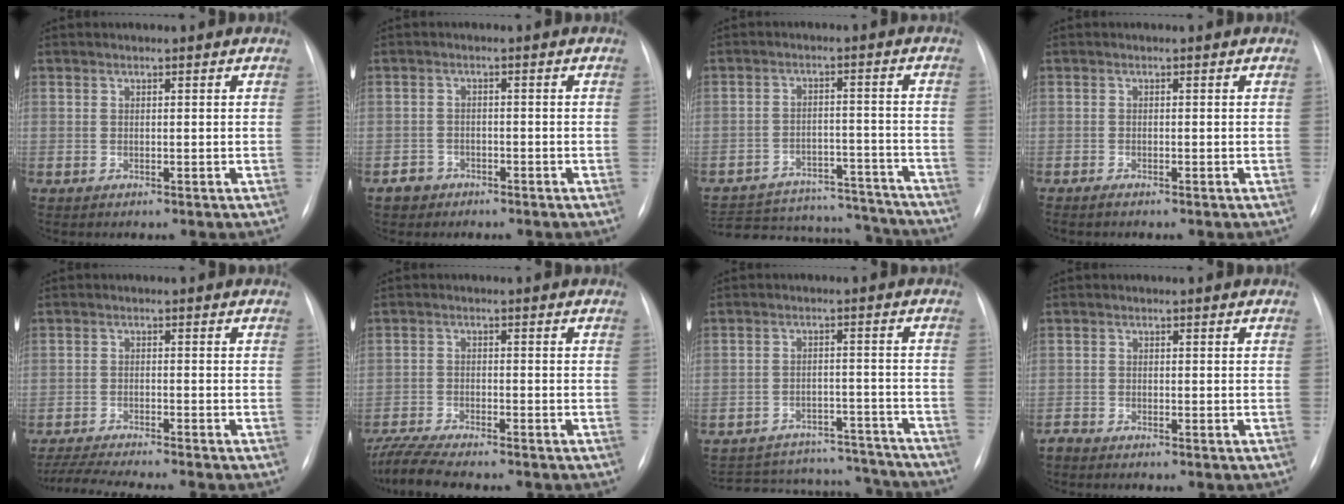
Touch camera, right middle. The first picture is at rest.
{"total": 2.4, "force": [-1.6, 1.8, -0.2], "torque": [0.000, 0.008, -0.029]}
{"total": 21.3, "force": [-20.0, 5.2, 5.2], "torque": [-0.102, 0.013, -0.269]}
{"total": 1.1, "force": [-0.9, 0.1, 0.6], "torque": [-0.018, -0.003, -0.016]}
{"total": 9.6, "force": [-8.7, -0.7, 4.1], "torque": [-0.062, -0.015, -0.141]}
{"total": 9.0, "force": [-7.9, 0.9, 4.1], "torque": [-0.076, -0.015, -0.132]}
{"total": 18.6, "force": [-17.6, 4.8, 3.6], "torque": [-0.077, 0.020, -0.230]}
{"total": 1.6, "force": [-1.6, 0.2, 0.4], "torque": [-0.007, -0.004, -0.025]}